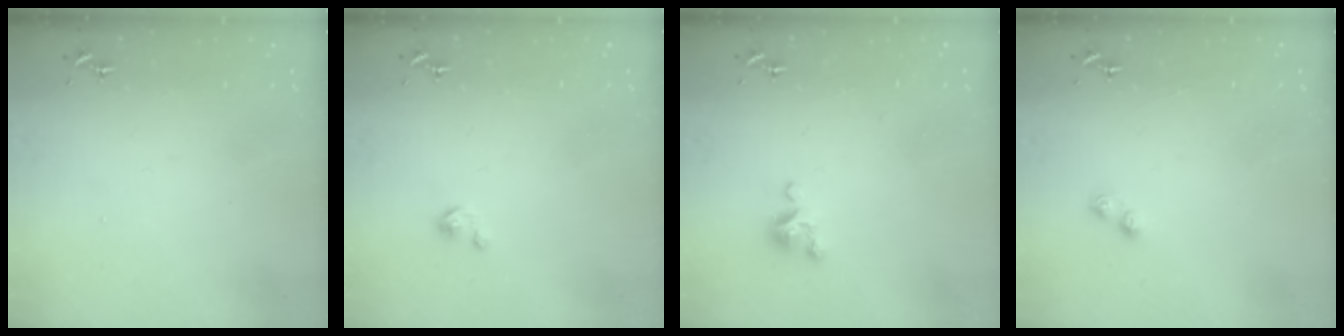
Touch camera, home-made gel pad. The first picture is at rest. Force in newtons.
{"total": 2.7, "press": 2.7, "slide": 0.3}
{"total": 5.3, "press": 5.3, "slide": 0.4}
{"total": 4.0, "press": 3.9, "slide": 0.6}